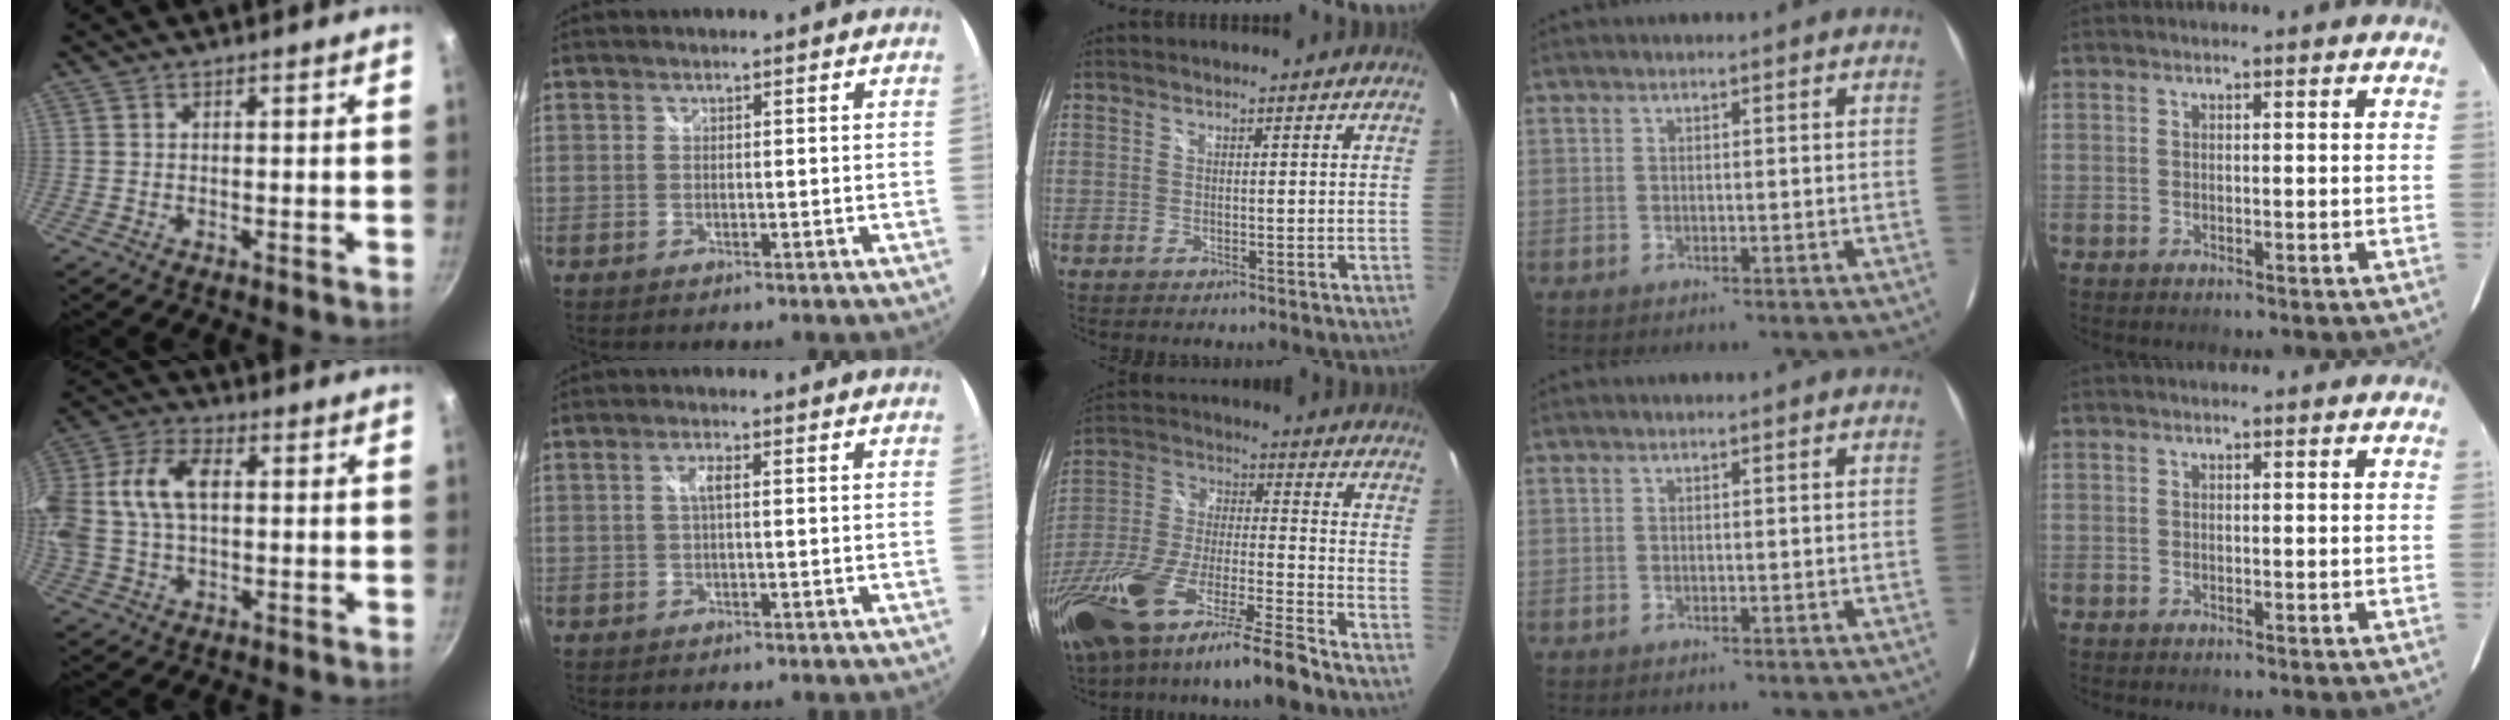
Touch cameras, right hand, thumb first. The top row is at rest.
{"thumb": {"total": 16.9, "force": [1.9, 10.8, 12.8], "torque": [-0.272, 0.029, 0.023]}, "index": {"total": 2.1, "force": [0.2, 0.3, 2.0], "torque": [-0.039, 0.003, 0.002]}, "middle": {"total": 23.4, "force": [-16.8, 3.2, 16.0], "torque": [-0.316, -0.053, -0.303]}}